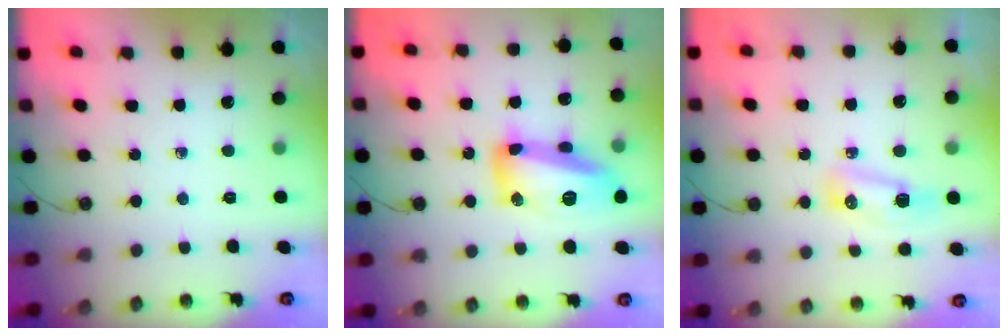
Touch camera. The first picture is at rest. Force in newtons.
{"total": 16.4, "press": 16.3, "slide": 1.1}
{"total": 7.9, "press": 7.7, "slide": 1.8}